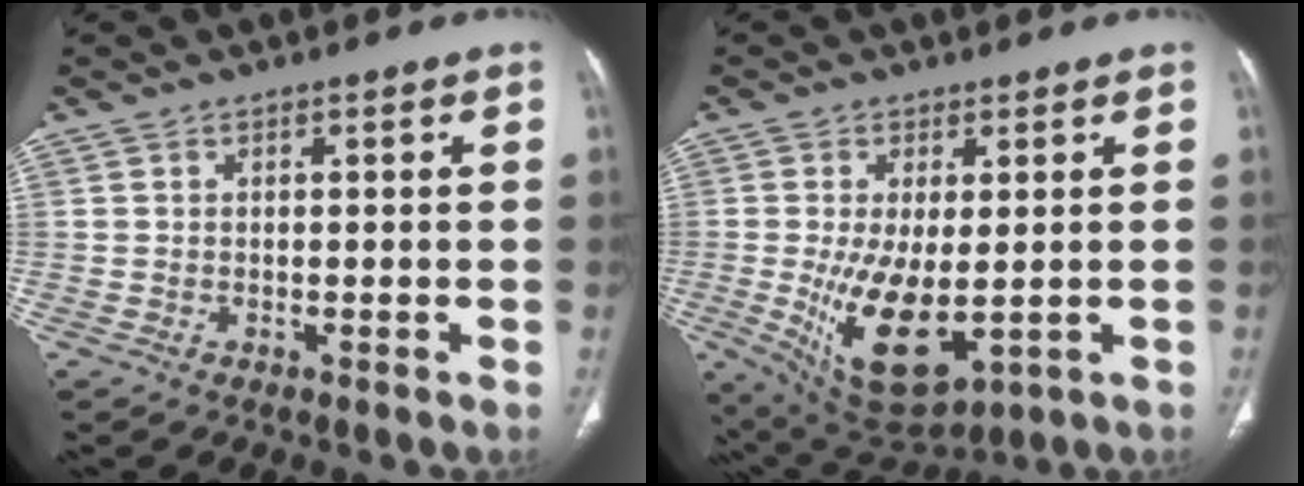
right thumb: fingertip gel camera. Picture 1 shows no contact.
{"total": 13.1, "force": [-1.9, 6.1, 11.5], "torque": [-0.200, -0.026, -0.006]}